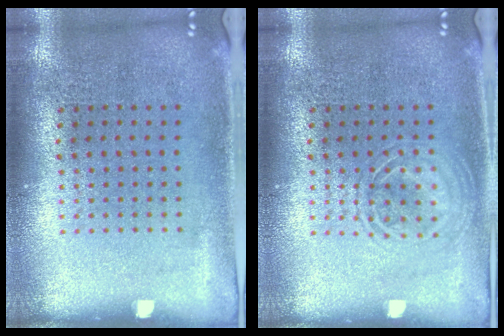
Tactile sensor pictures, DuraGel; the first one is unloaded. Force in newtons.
{"total": 2.0, "press": 1.9, "slide": 0.3}